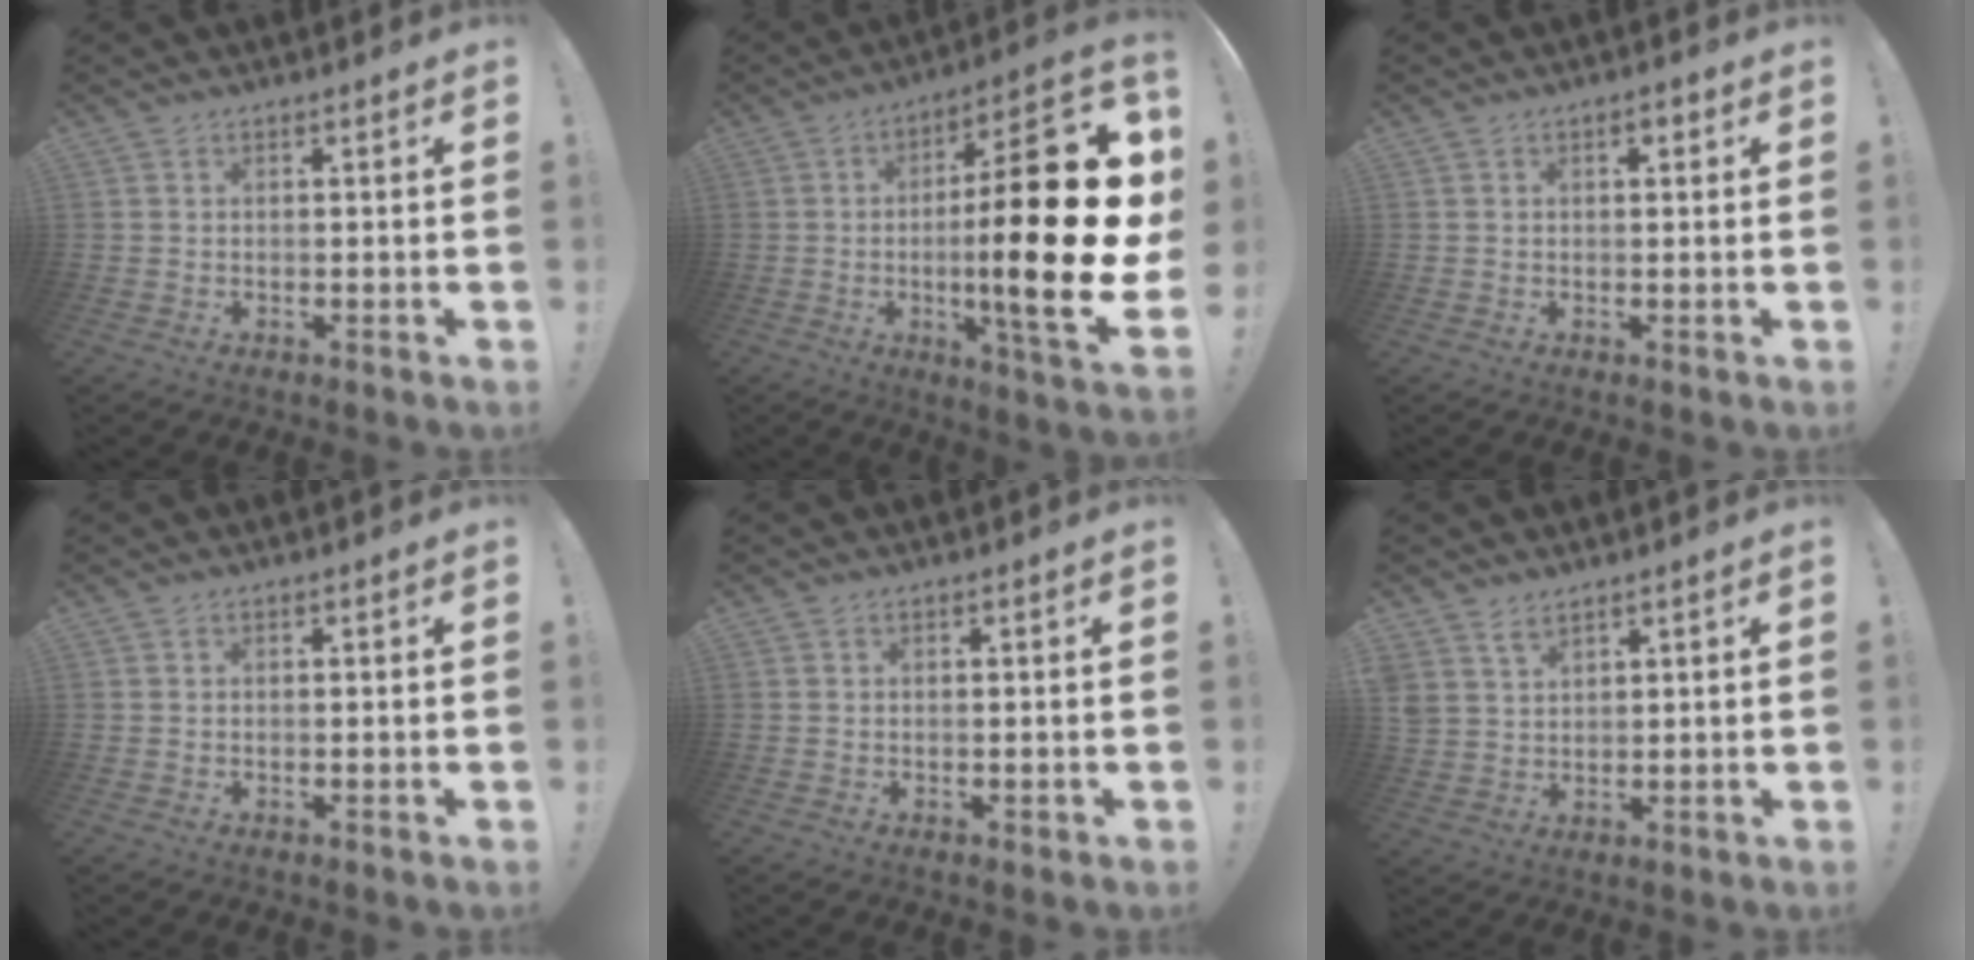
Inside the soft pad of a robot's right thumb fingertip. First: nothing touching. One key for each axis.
{"total": 29.2, "fx": -1.9, "fy": 6.7, "fz": 28.3, "tx": -0.448, "ty": 0.014, "tz": -0.030}
{"total": 1.7, "fx": 0.5, "fy": 1.0, "fz": 1.3, "tx": -0.016, "ty": 0.001, "tz": 0.006}
{"total": 0.0}
{"total": 0.6, "fx": 0.2, "fy": 0.5, "fz": 0.2, "tx": -0.001, "ty": 0.001, "tz": 0.003}
{"total": 4.5, "fx": 3.5, "fy": 2.6, "fz": 1.3, "tx": -0.021, "ty": -0.022, "tz": 0.067}